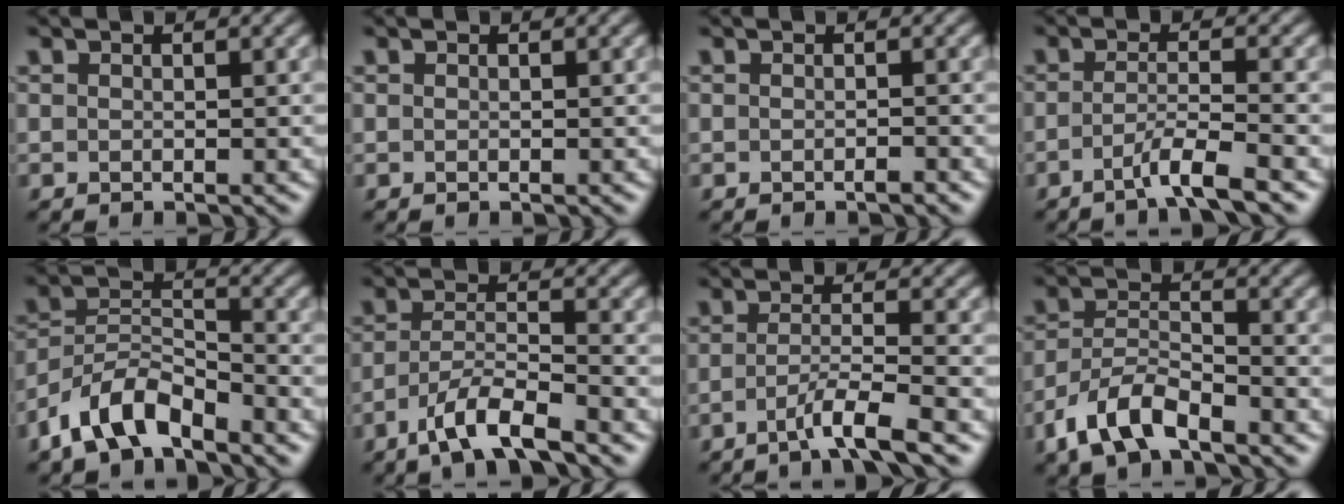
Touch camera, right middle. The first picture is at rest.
{"total": 0.0}
{"total": 0.7, "force": [-0.5, 0.1, 0.5], "torque": [-0.008, 0.002, -0.008]}
{"total": 3.5, "force": [-2.0, 0.4, 2.9], "torque": [-0.046, 0.002, -0.048]}
{"total": 6.1, "force": [-4.4, 2.5, 3.4], "torque": [-0.061, 0.003, -0.092]}
{"total": 5.3, "force": [-3.8, 1.1, 3.6], "torque": [-0.066, 0.002, -0.074]}
{"total": 3.9, "force": [-2.2, 0.4, 3.2], "torque": [-0.053, 0.003, -0.052]}
{"total": 5.6, "force": [-3.8, 2.2, 3.4], "torque": [-0.066, 0.000, -0.081]}